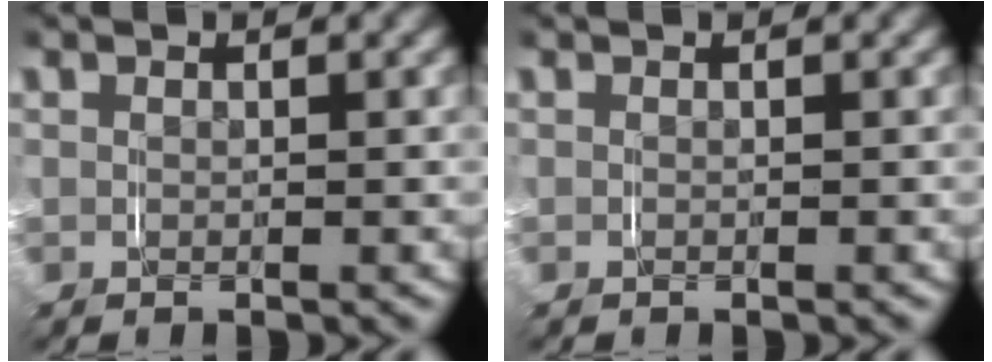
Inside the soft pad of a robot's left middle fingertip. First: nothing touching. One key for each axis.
{"total": 0.0}